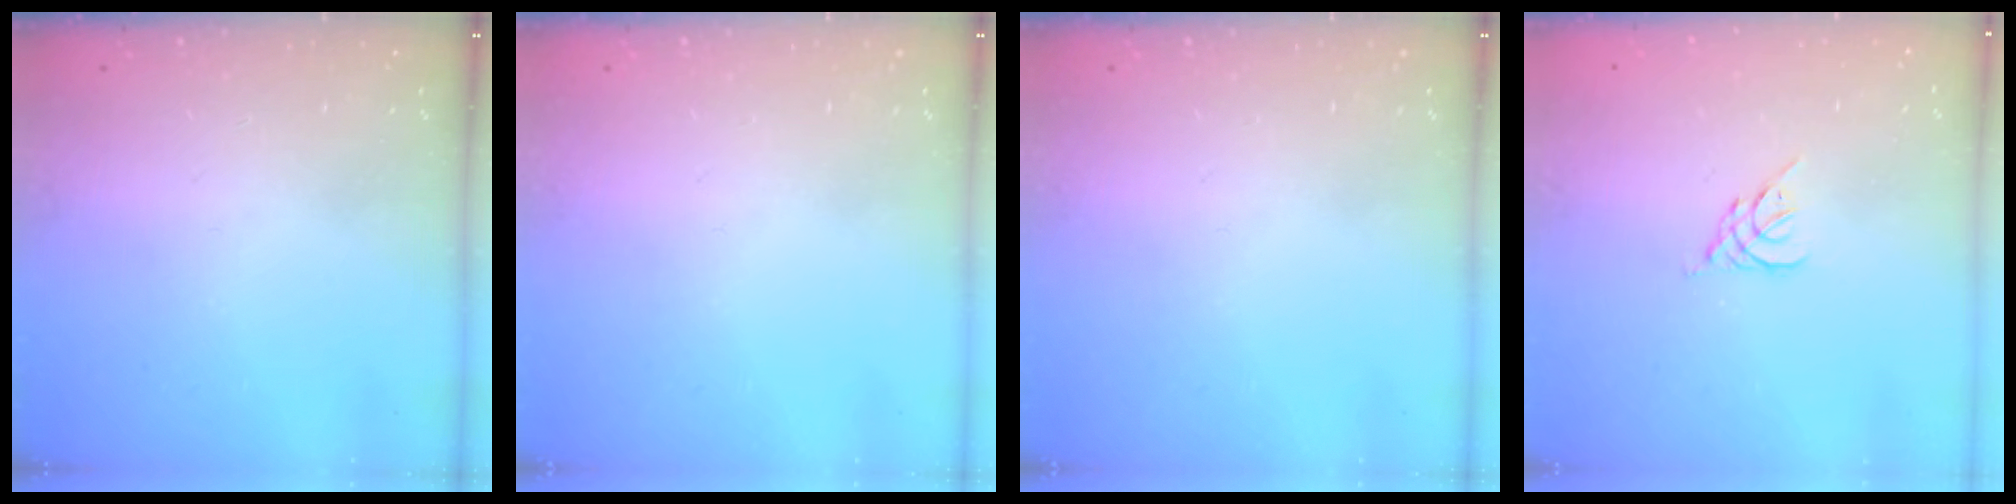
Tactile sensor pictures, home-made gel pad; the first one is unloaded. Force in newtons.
{"total": 0.0}
{"total": 0.0}
{"total": 2.6, "press": 2.5, "slide": 0.7}